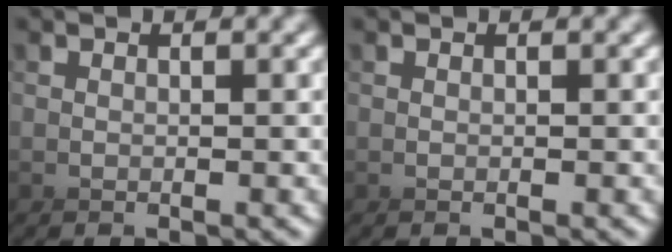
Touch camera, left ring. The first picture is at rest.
{"total": 0.0}